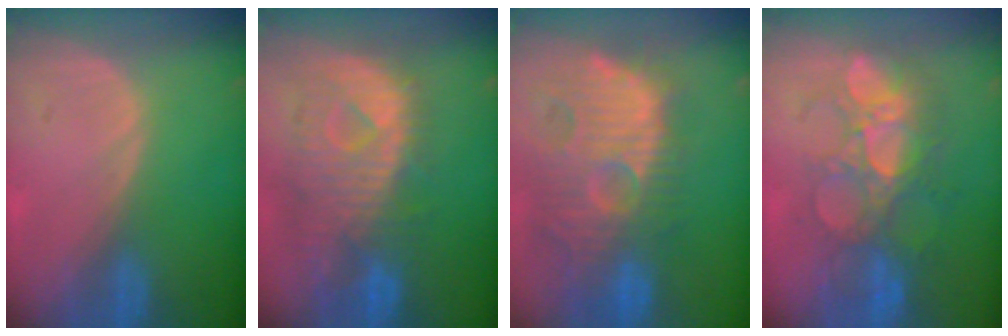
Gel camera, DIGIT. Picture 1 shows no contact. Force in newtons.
{"total": 11.0, "press": 9.7, "slide": 5.2}
{"total": 13.7, "press": 12.3, "slide": 5.9}
{"total": 9.3, "press": 9.0, "slide": 2.6}